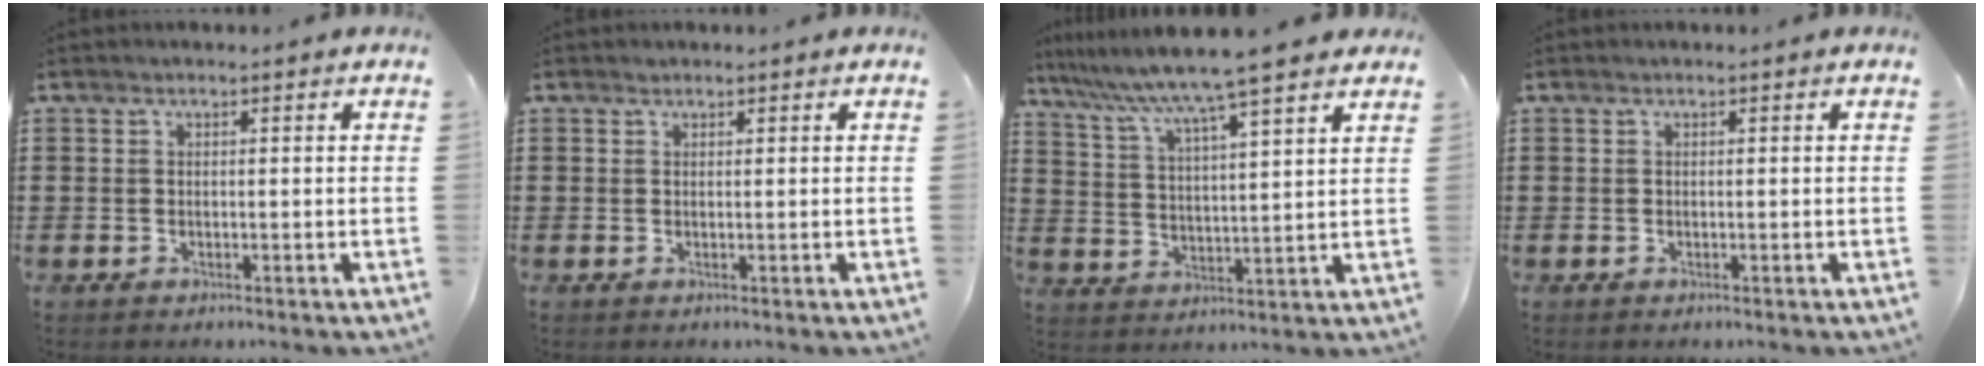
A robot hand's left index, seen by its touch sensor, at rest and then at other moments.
{"total": 0.5, "force": [0.4, 0.3, 0.1], "torque": [-0.003, 0.000, 0.009]}
{"total": 7.5, "force": [6.5, -1.1, 3.6], "torque": [-0.096, -0.041, 0.105]}
{"total": 0.0}